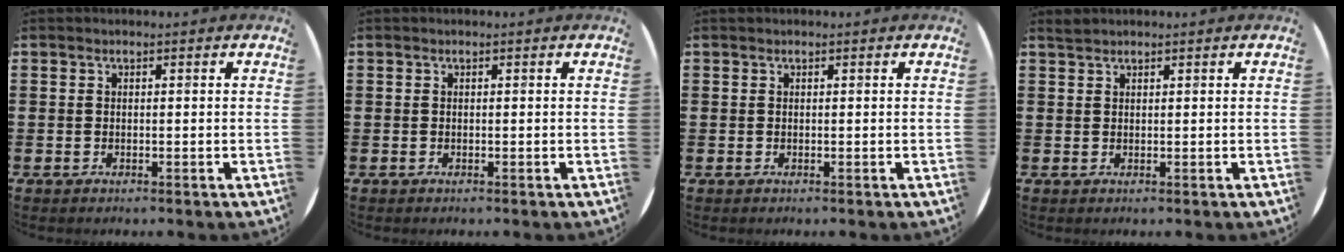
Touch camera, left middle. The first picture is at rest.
{"total": 0.0}
{"total": 0.0}
{"total": 0.8, "force": [0.8, 0.0, -0.1], "torque": [0.001, 0.001, 0.016]}